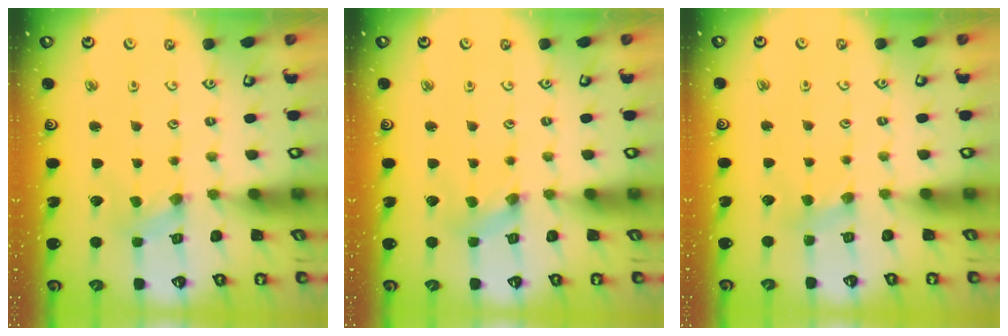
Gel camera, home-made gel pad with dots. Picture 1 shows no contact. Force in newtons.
{"total": 1.6, "press": 1.6, "slide": 0.3}
{"total": 2.5, "press": 2.4, "slide": 0.5}